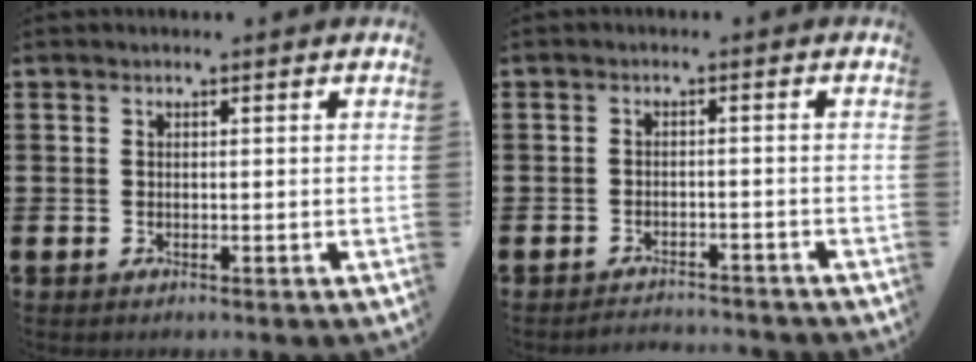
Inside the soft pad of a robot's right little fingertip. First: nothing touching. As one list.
[{"total": 1.9, "force": [-1.9, -0.1, -0.2], "torque": [-0.003, 0.004, -0.041]}]